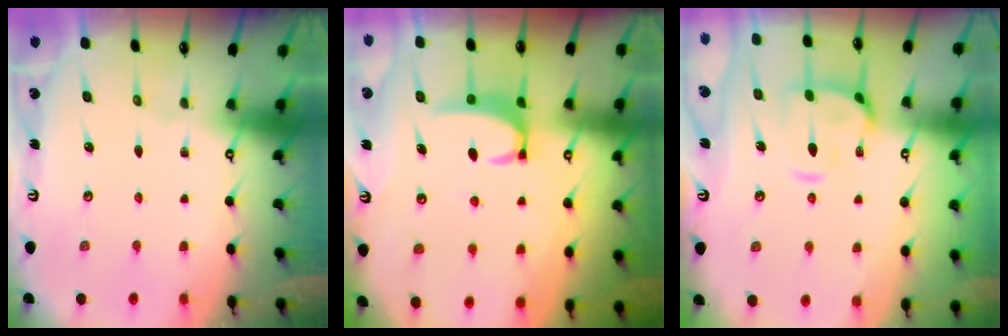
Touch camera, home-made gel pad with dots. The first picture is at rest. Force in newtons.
{"total": 3.5, "press": 3.5, "slide": 0.5}
{"total": 4.8, "press": 4.6, "slide": 1.5}